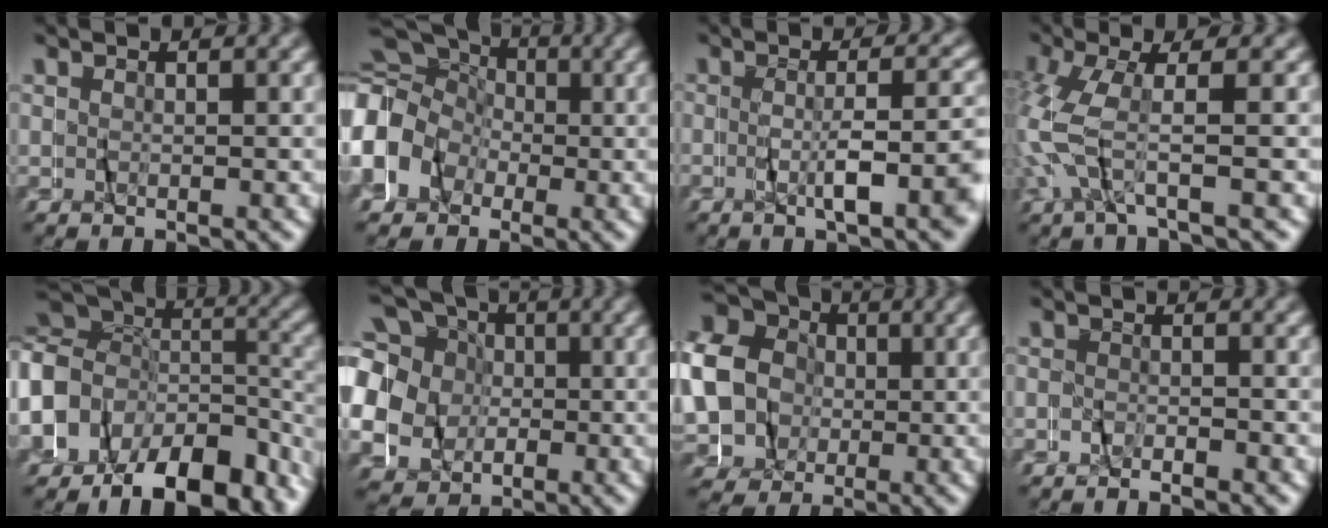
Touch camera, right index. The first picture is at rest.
{"total": 11.7, "force": [-0.3, 10.6, 5.1], "torque": [-0.138, -0.008, -0.022]}
{"total": 4.3, "force": [-1.9, 0.0, 3.9], "torque": [-0.062, 0.001, -0.030]}
{"total": 4.0, "force": [-0.9, 0.7, 3.9], "torque": [-0.119, -0.004, -0.013]}
{"total": 15.3, "force": [-6.1, 11.4, 8.2], "torque": [-0.186, -0.033, -0.099]}
{"total": 13.5, "force": [-0.3, 12.3, 5.6], "torque": [-0.156, -0.023, -0.017]}
{"total": 16.8, "force": [2.1, 14.9, 7.4], "torque": [-0.181, -0.015, 0.016]}
{"total": 2.1, "force": [-0.7, 1.7, 1.0], "torque": [-0.034, 0.002, -0.023]}